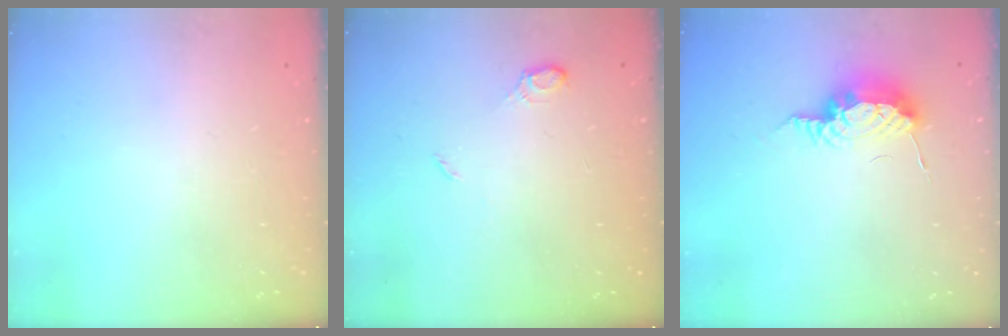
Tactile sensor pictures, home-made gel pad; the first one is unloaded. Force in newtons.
{"total": 5.4, "press": 5.4, "slide": 0.6}
{"total": 9.3, "press": 8.9, "slide": 2.5}